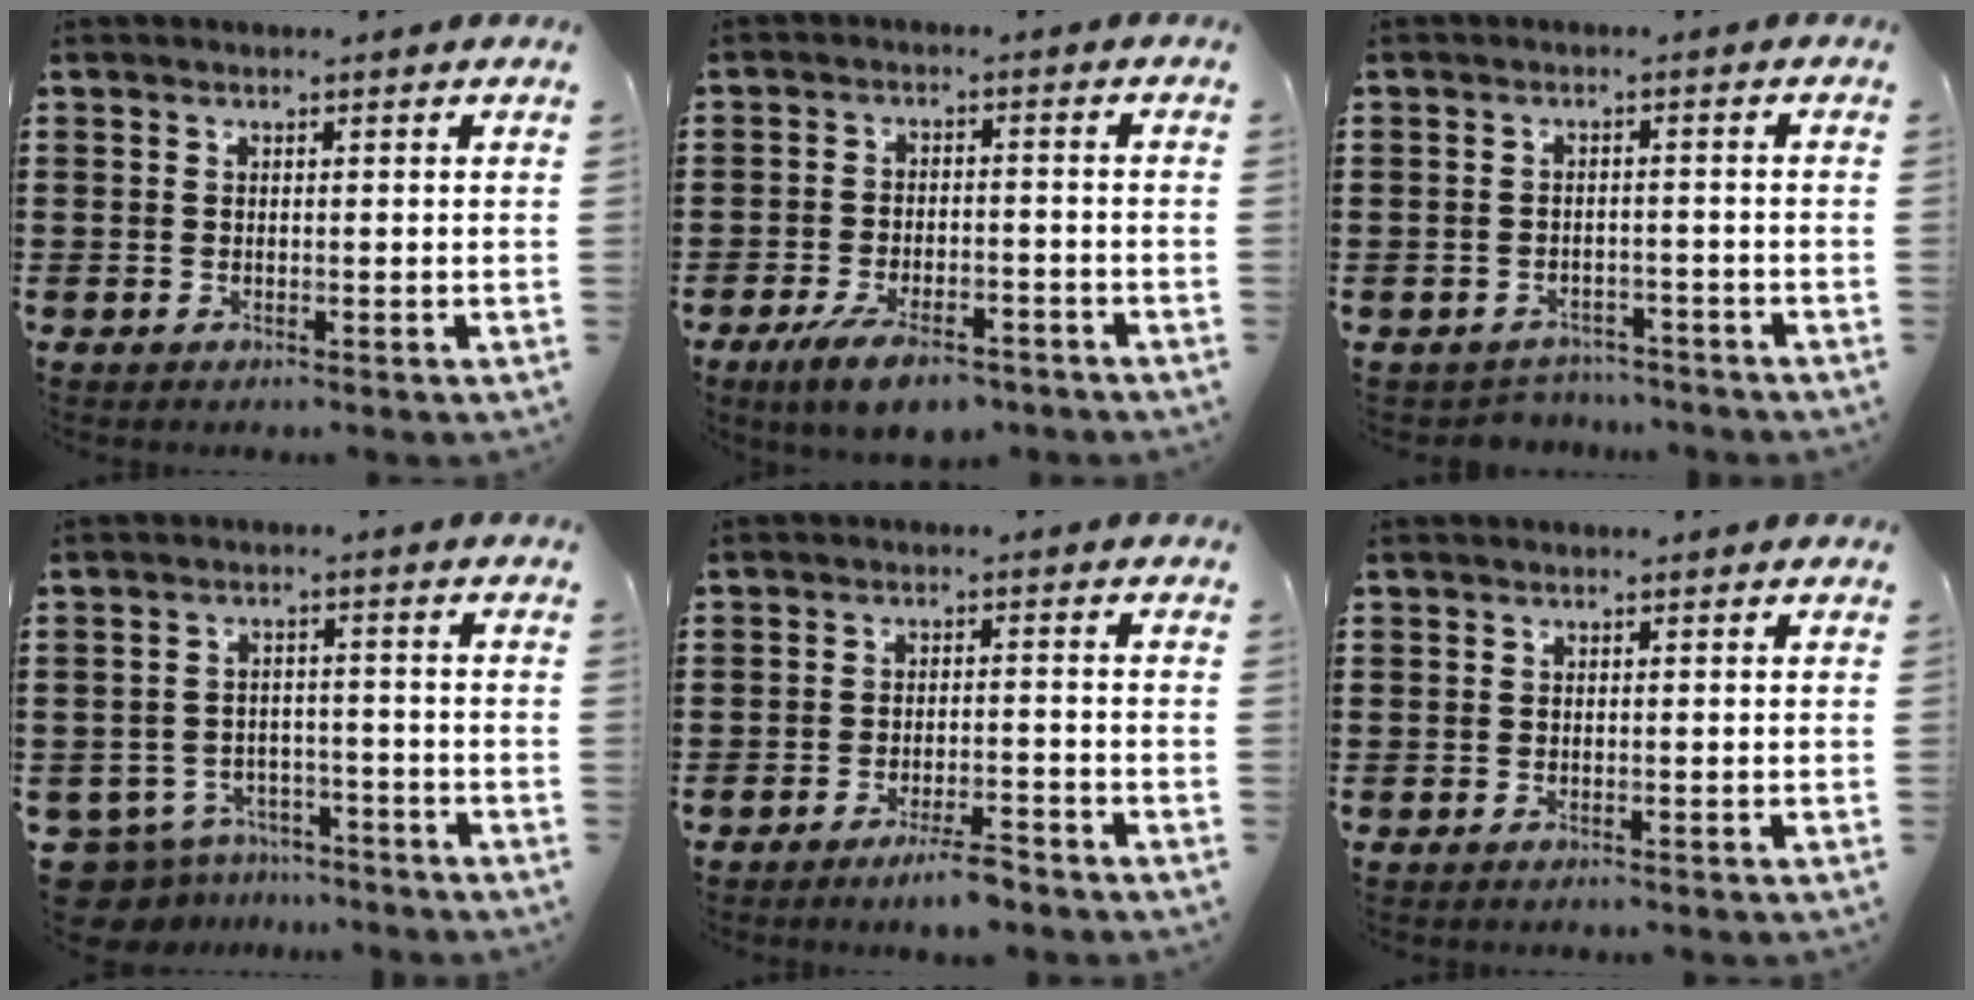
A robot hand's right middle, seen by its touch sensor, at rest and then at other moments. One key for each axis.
{"total": 6.5, "fx": -5.0, "fy": 1.7, "fz": 3.8, "tx": -0.078, "ty": -0.005, "tz": -0.091}
{"total": 2.5, "fx": -2.4, "fy": 0.5, "fz": -0.2, "tx": -0.007, "ty": -0.001, "tz": -0.054}
{"total": 5.9, "fx": -5.6, "fy": 1.7, "fz": 0.7, "tx": -0.041, "ty": 0.007, "tz": -0.121}
{"total": 4.0, "fx": -3.3, "fy": 0.4, "fz": 2.2, "tx": -0.033, "ty": 0.005, "tz": -0.060}
{"total": 0.5, "fx": -0.4, "fy": 0.2, "fz": -0.1, "tx": 0.001, "ty": 0.002, "tz": -0.010}